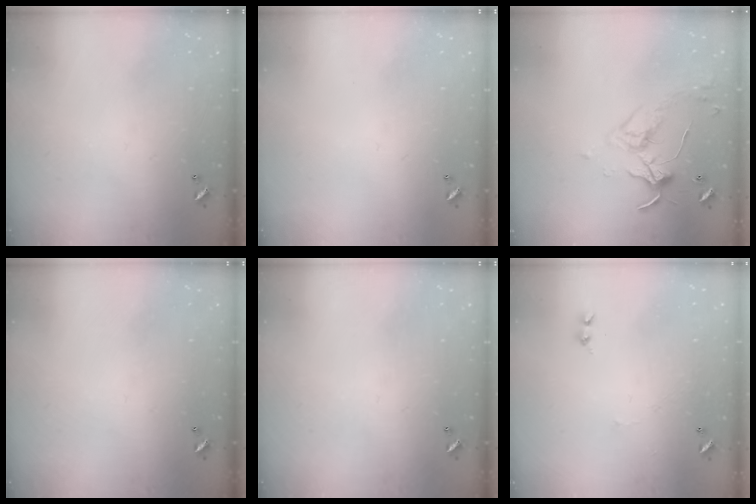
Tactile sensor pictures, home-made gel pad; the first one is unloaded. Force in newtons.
{"total": 0.0}
{"total": 3.4, "press": 3.3, "slide": 0.6}
{"total": 0.0}
{"total": 0.0}
{"total": 1.5, "press": 1.4, "slide": 0.6}